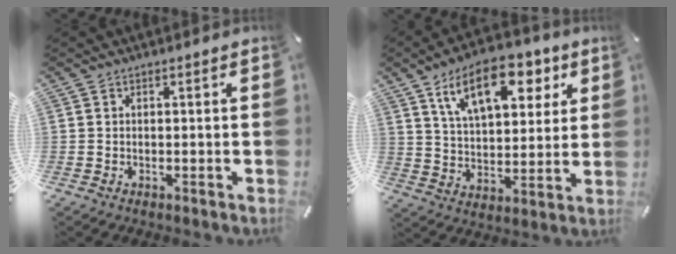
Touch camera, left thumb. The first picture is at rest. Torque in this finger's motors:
{"motor_torque": [2.30, 2.29, 1.41, -1.35, 0.27]}